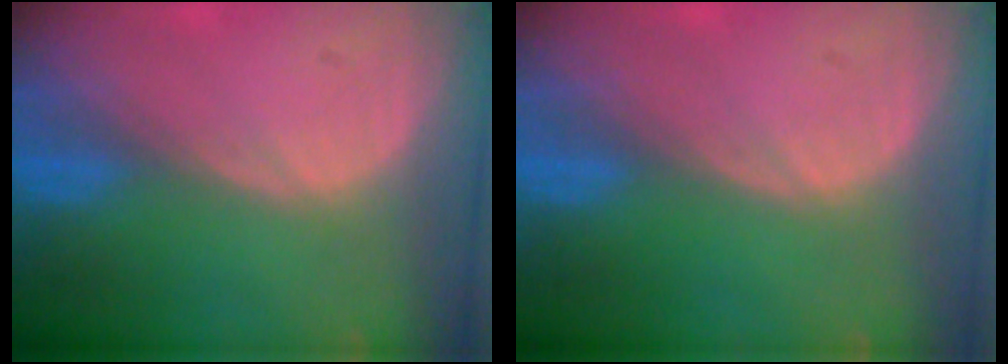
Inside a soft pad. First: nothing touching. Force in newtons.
{"total": 0.0}